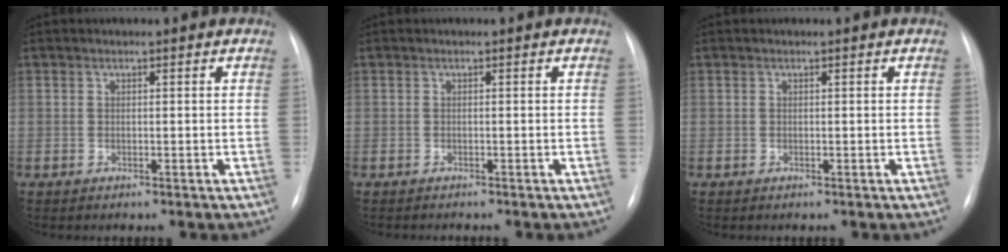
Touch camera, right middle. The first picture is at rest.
{"total": 1.0, "force": [-1.0, 0.2, 0.3], "torque": [-0.002, -0.002, -0.011]}
{"total": 0.0}